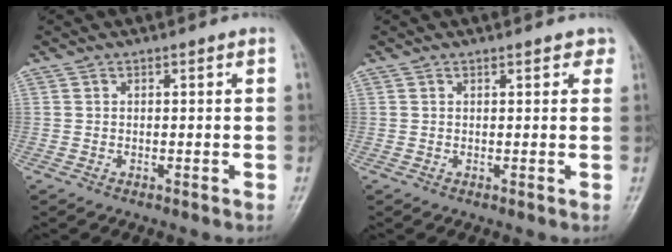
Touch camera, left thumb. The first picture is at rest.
{"total": 1.9, "force": [1.3, 1.0, 0.9], "torque": [0.006, -0.002, 0.008]}